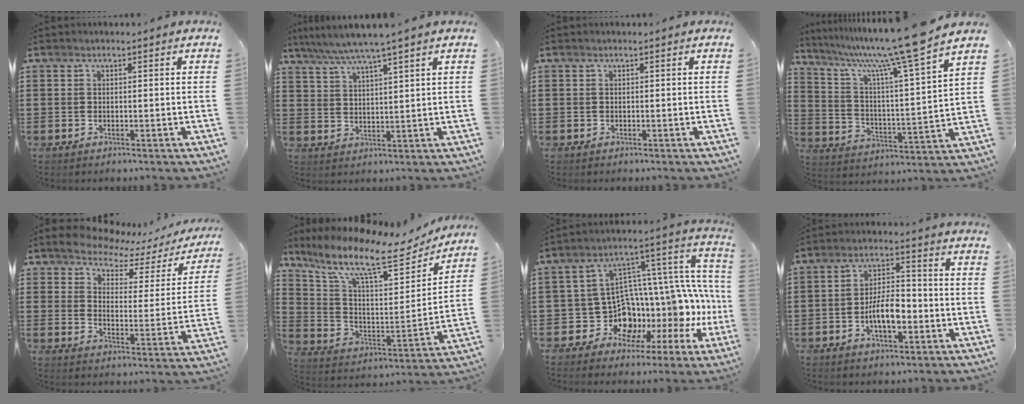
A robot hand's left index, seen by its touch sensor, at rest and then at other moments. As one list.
[{"total": 5.0, "force": [4.2, -0.5, 2.6], "torque": [-0.062, -0.016, 0.074]}, {"total": 0.0}, {"total": 11.9, "force": [9.8, -1.0, 6.6], "torque": [-0.146, -0.073, 0.153]}, {"total": 4.8, "force": [4.5, 1.3, 1.1], "torque": [-0.052, -0.028, 0.075]}, {"total": 12.1, "force": [9.2, 3.0, 7.4], "torque": [-0.172, -0.049, 0.151]}, {"total": 9.3, "force": [-1.3, 6.9, 6.1], "torque": [-0.112, -0.055, -0.020]}, {"total": 7.3, "force": [-2.2, 3.1, 6.3], "torque": [-0.111, 0.006, -0.046]}]